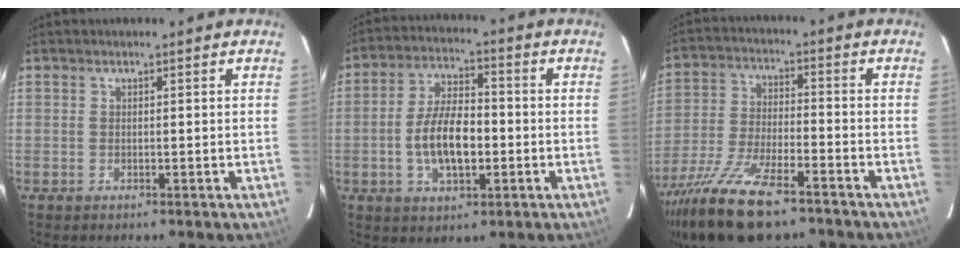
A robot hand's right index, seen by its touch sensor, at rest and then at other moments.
{"total": 10.5, "force": [-2.2, 5.0, 9.0], "torque": [-0.177, 0.005, -0.034]}
{"total": 16.8, "force": [-12.2, 5.1, 10.3], "torque": [-0.222, -0.042, -0.224]}